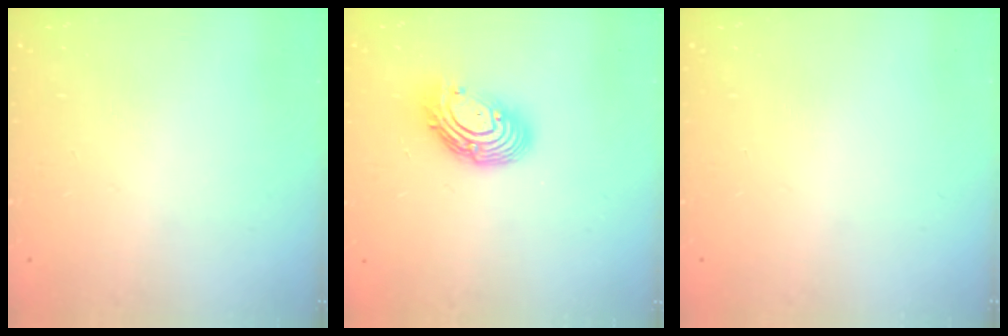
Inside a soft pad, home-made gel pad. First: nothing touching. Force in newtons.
{"total": 11.9, "press": 11.8, "slide": 1.3}
{"total": 0.0}